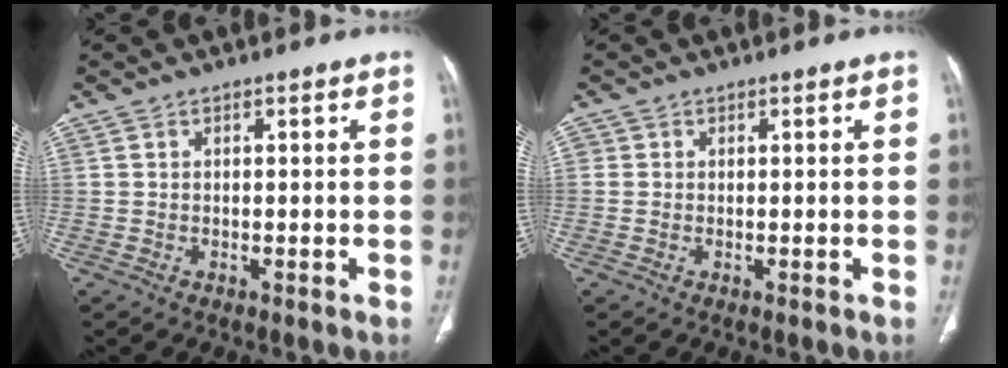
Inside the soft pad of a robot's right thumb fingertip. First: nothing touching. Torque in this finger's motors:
{"motor_torque": [-0.18, 0.02, 0.15, 0.02, -0.03]}